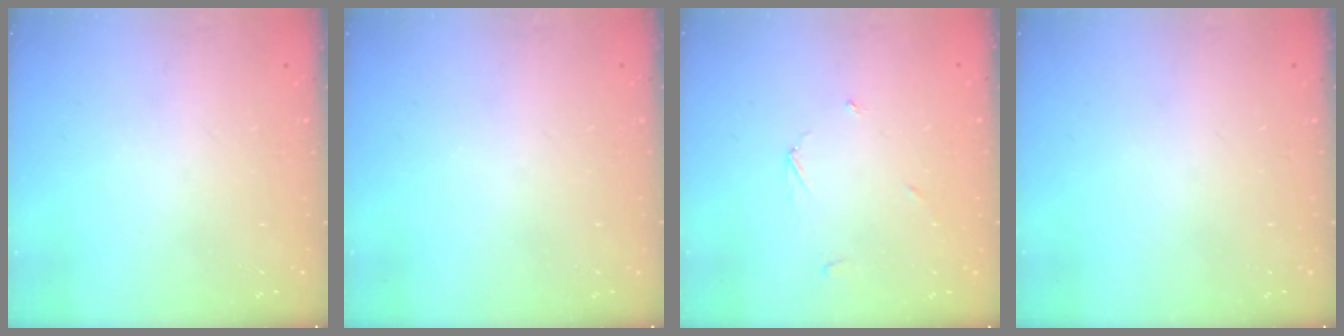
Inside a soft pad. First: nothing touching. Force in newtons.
{"total": 0.0}
{"total": 2.4, "press": 2.4, "slide": 0.2}
{"total": 0.0}